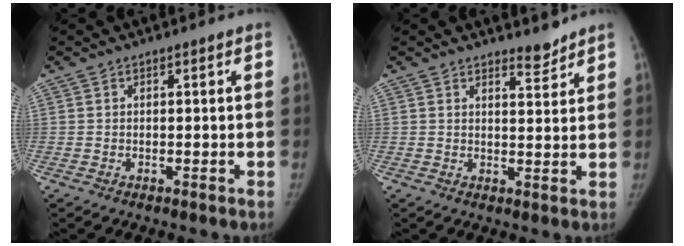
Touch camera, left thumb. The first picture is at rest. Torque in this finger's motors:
{"motor_torque": [0.34, -0.21, 0.52, -0.12, 0.10]}